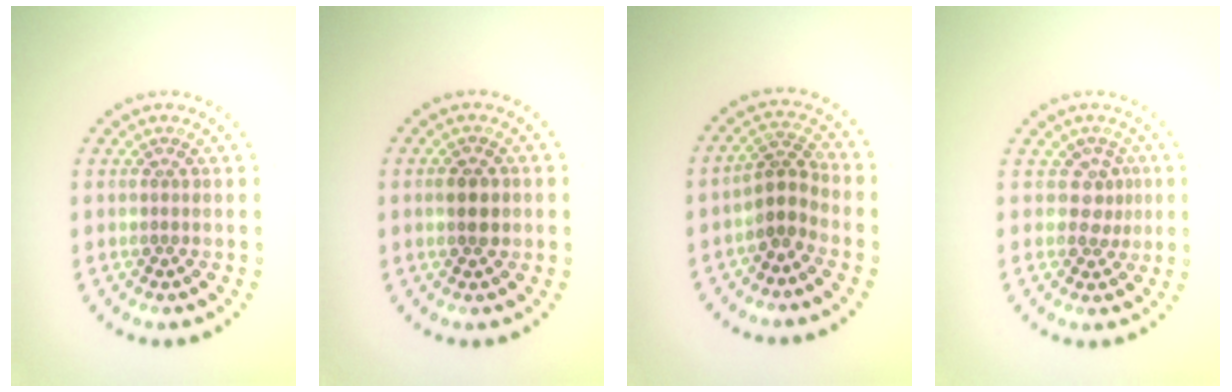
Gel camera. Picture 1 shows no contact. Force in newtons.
{"total": 2.3, "press": 2.3, "slide": 0.0}
{"total": 2.5, "press": 1.9, "slide": 1.6}
{"total": 1.7, "press": 1.3, "slide": 1.2}